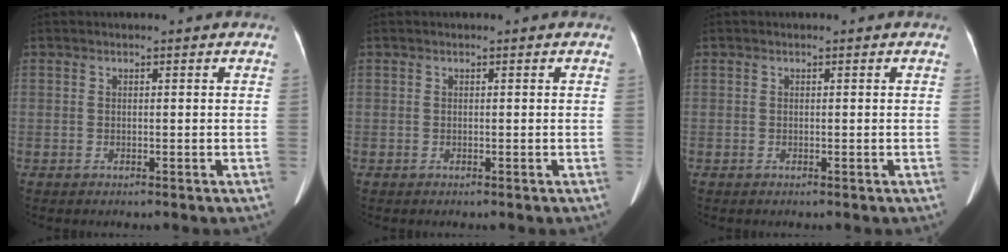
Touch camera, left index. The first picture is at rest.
{"total": 0.0}
{"total": 0.0}